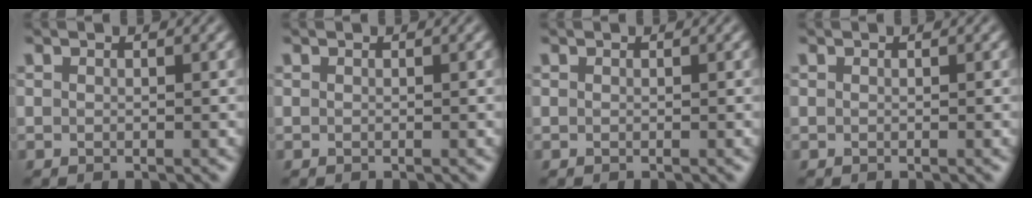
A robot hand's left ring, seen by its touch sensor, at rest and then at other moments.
{"total": 0.0}
{"total": 0.0}
{"total": 0.0}